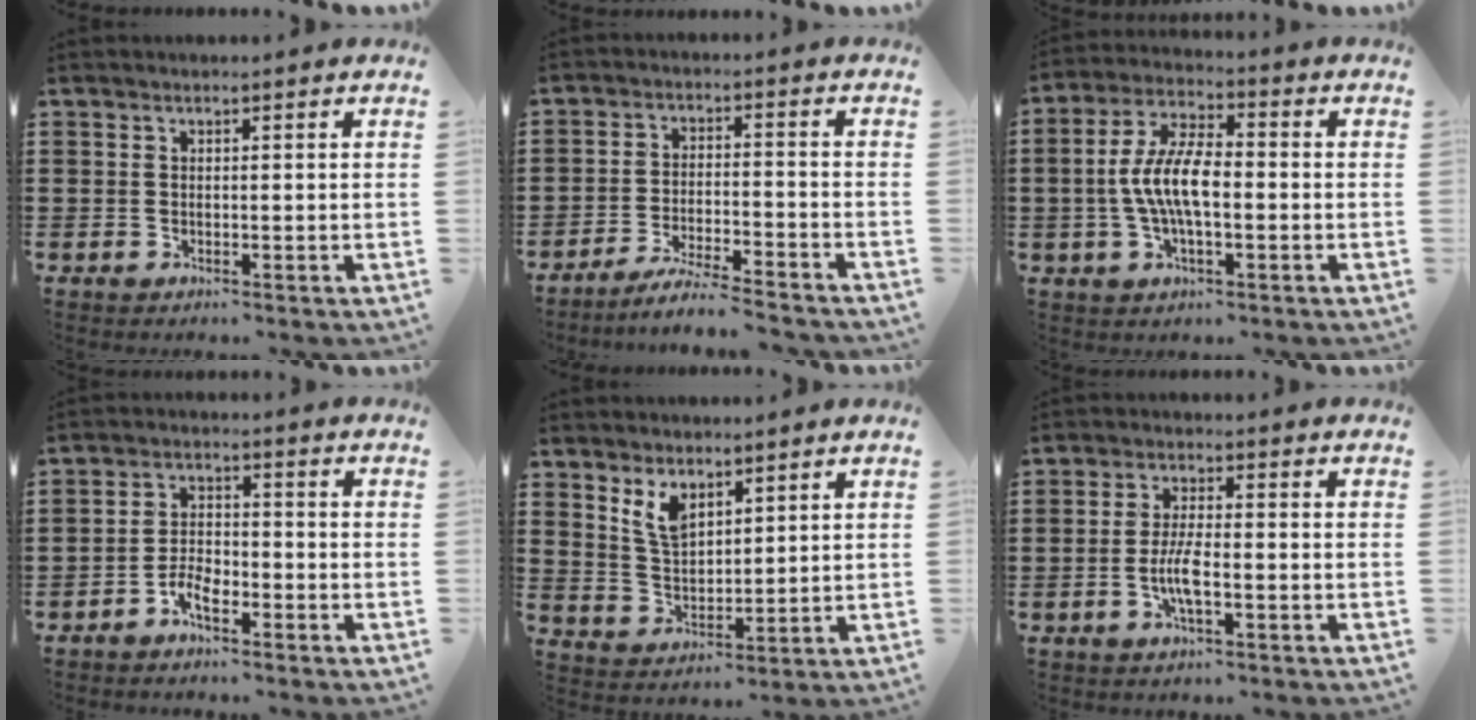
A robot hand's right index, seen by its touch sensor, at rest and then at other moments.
{"total": 4.9, "force": [-4.7, -0.4, 1.5], "torque": [-0.032, -0.010, -0.094]}
{"total": 8.7, "force": [-1.1, 3.3, 7.9], "torque": [-0.172, -0.003, -0.025]}
{"total": 3.6, "force": [-2.5, 1.5, 2.1], "torque": [-0.047, 0.004, -0.051]}
{"total": 5.4, "force": [3.5, 2.6, 3.2], "torque": [-0.073, -0.001, 0.065]}
{"total": 4.8, "force": [-1.3, 1.0, 4.5], "torque": [-0.100, -0.006, -0.029]}